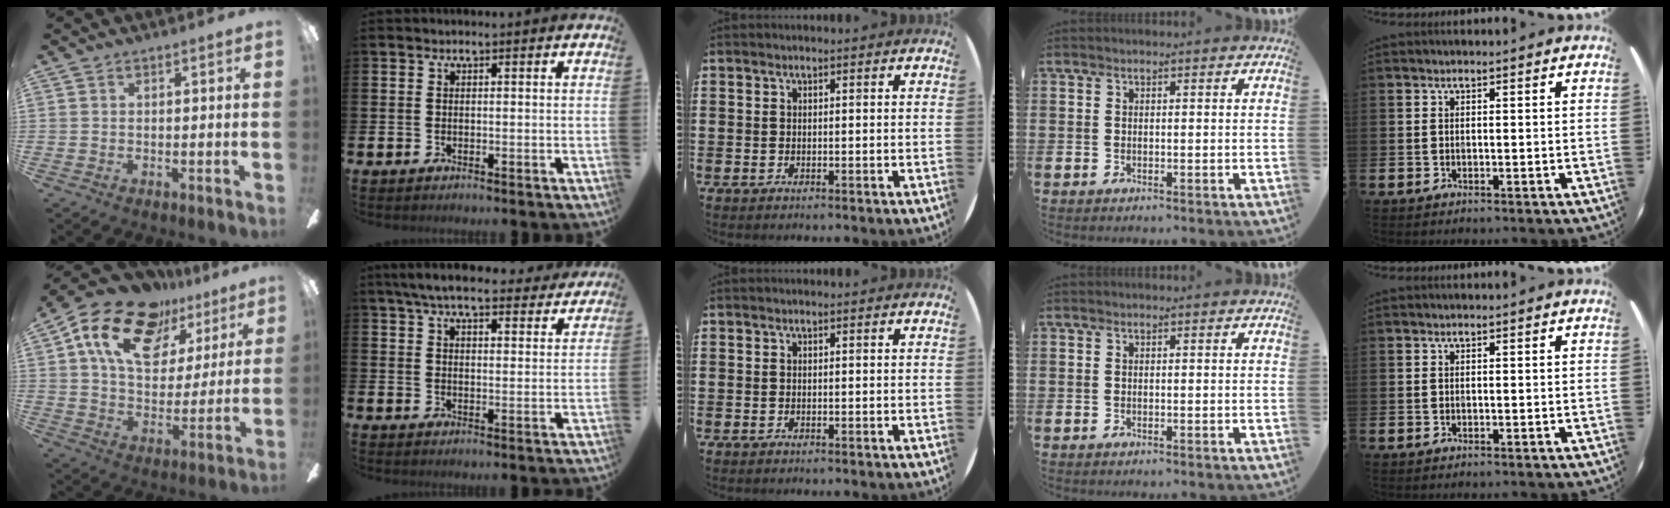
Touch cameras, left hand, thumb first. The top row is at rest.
{"thumb": {"total": 20.2, "force": [12.3, 11.5, 11.2], "torque": [-0.204, -0.054, 0.220]}, "index": {"total": 7.3, "force": [6.7, 1.4, 2.4], "torque": [-0.059, -0.031, 0.119]}}